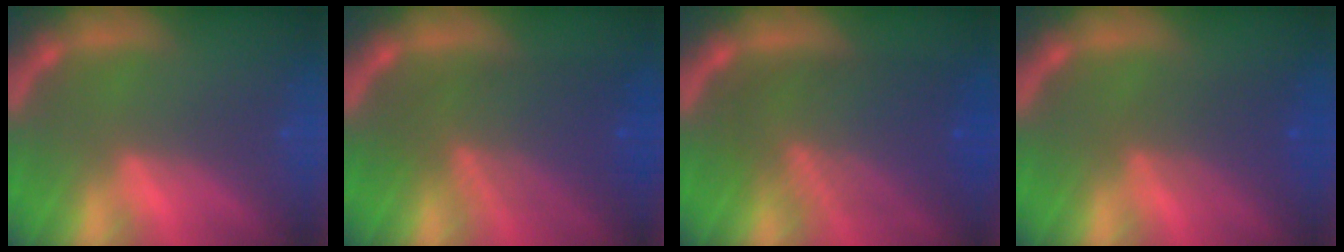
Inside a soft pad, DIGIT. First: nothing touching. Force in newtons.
{"total": 7.6}
{"total": 9.0}
{"total": 3.6}